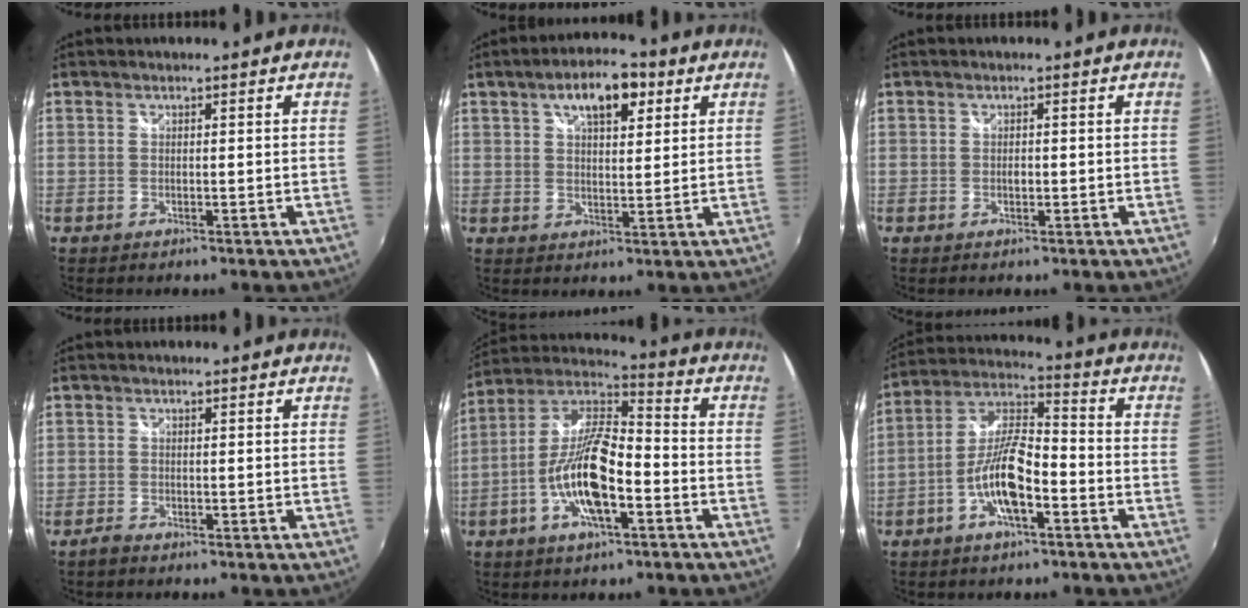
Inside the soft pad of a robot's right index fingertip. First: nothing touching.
{"total": 8.8, "force": [4.3, 3.8, 6.7], "torque": [-0.107, 0.024, 0.070]}
{"total": 0.9, "force": [-0.3, 0.6, 0.6], "torque": [-0.010, 0.000, -0.005]}
{"total": 1.4, "force": [-1.2, 0.5, 0.4], "torque": [-0.010, -0.004, -0.026]}
{"total": 14.6, "force": [-5.2, 4.6, 12.9], "torque": [-0.258, 0.001, -0.099]}
{"total": 10.8, "force": [-4.6, 3.1, 9.3], "torque": [-0.197, 0.010, -0.086]}